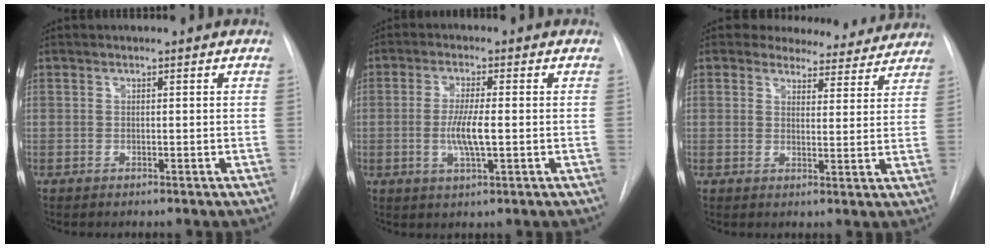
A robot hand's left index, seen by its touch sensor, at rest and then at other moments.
{"total": 5.5, "force": [-0.7, 0.7, 5.4], "torque": [-0.109, -0.009, -0.013]}
{"total": 11.9, "force": [10.9, 4.5, 1.4], "torque": [0.011, -0.015, 0.111]}